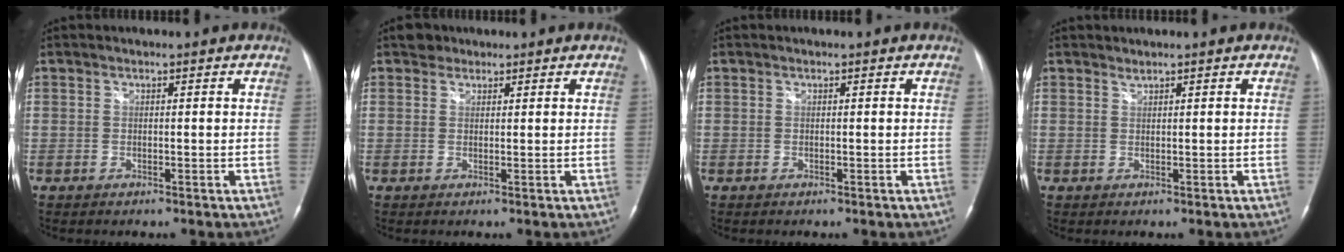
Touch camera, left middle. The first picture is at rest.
{"total": 1.8, "force": [1.4, 1.2, 0.1], "torque": [0.002, 0.008, 0.019]}
{"total": 0.0}
{"total": 0.5, "force": [0.5, -0.1, 0.0], "torque": [-0.004, -0.002, 0.011]}